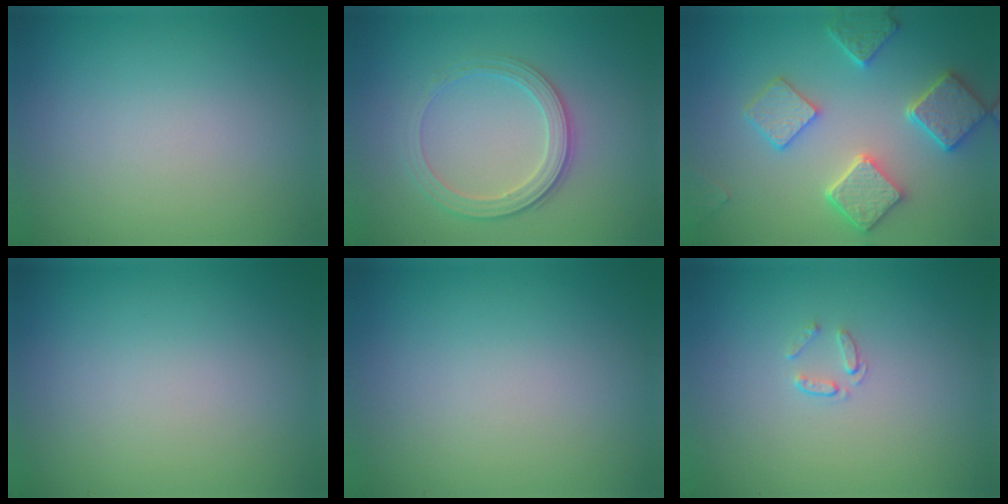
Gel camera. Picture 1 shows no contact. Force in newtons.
{"total": 2.8, "press": 2.7, "slide": 0.9}
{"total": 5.1, "press": 4.6, "slide": 2.0}
{"total": 0.0}
{"total": 0.0}
{"total": 0.7, "press": 0.5, "slide": 0.5}